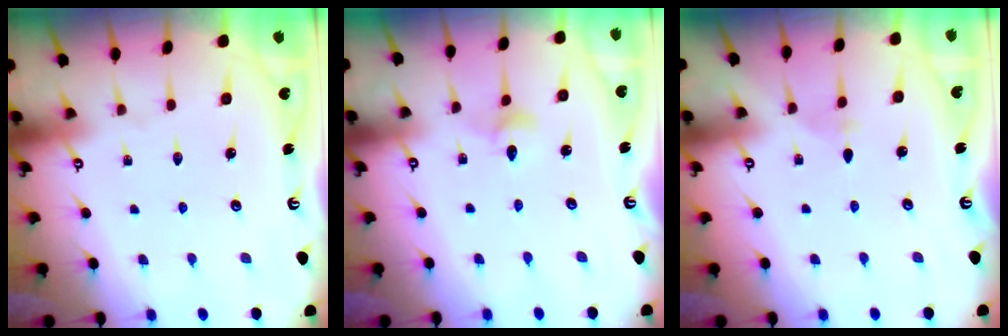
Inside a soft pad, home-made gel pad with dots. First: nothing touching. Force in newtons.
{"total": 3.4, "press": 3.4, "slide": 0.3}
{"total": 1.6, "press": 1.6, "slide": 0.4}